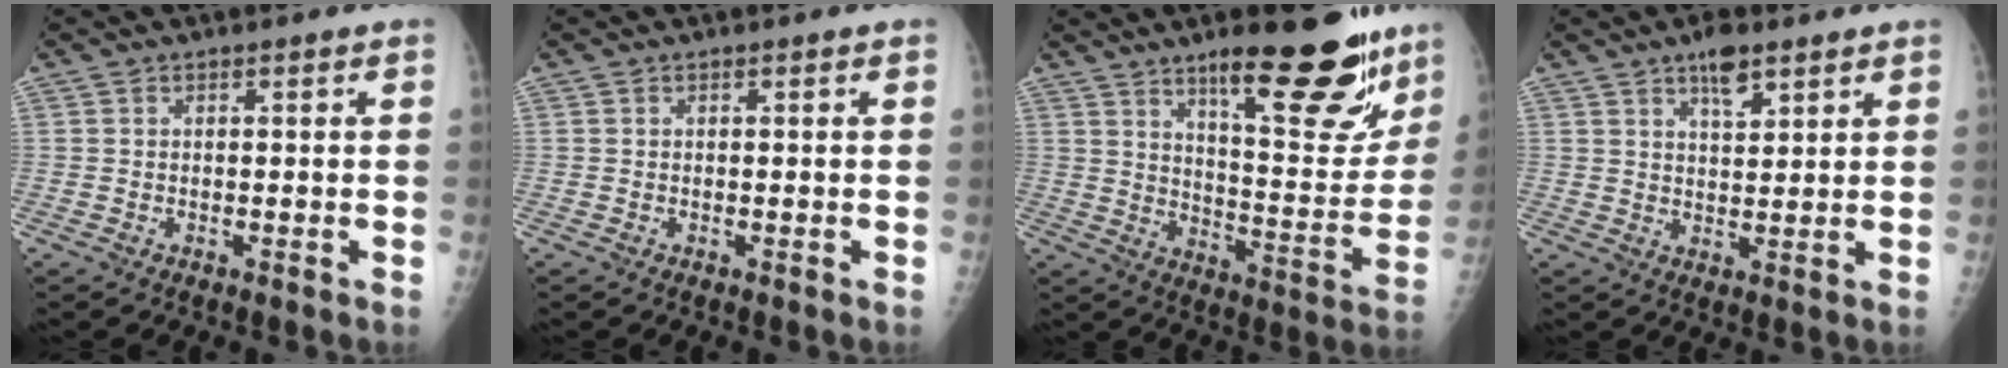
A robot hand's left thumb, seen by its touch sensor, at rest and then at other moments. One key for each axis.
{"total": 0.0}
{"total": 21.1, "fx": 13.8, "fy": 5.8, "fz": 14.8, "tx": -0.161, "ty": -0.089, "tz": 0.206}
{"total": 5.5, "fx": 3.6, "fy": 2.0, "fz": 3.6, "tx": -0.048, "ty": -0.019, "tz": 0.058}